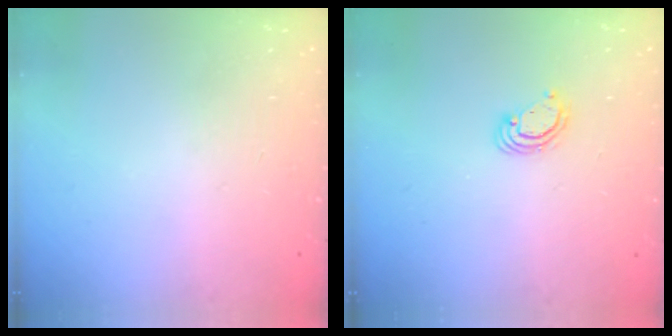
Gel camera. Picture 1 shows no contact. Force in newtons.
{"total": 3.9, "press": 3.8, "slide": 0.4}